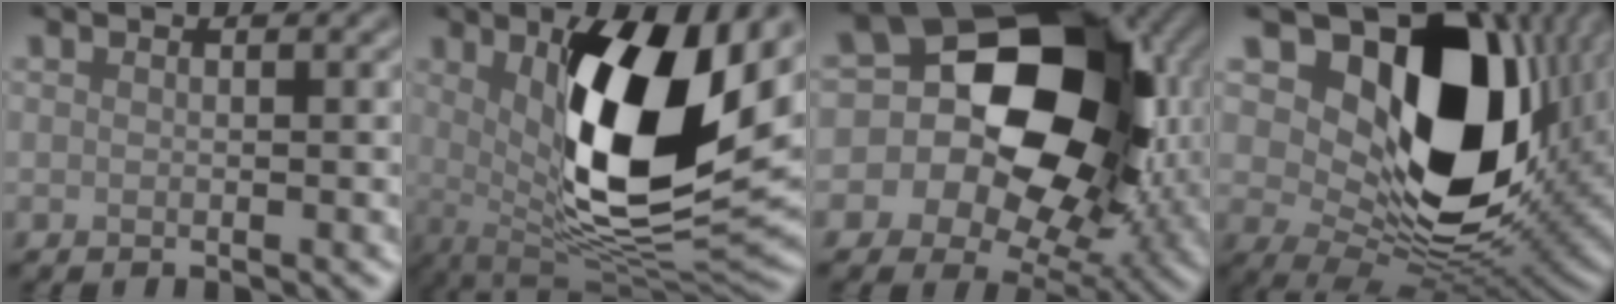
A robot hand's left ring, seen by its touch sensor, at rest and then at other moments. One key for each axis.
{"total": 12.6, "fx": 2.3, "fy": 4.9, "fz": 11.4, "tx": -0.196, "ty": -0.015, "tz": 0.049}
{"total": 18.2, "fx": 1.5, "fy": 13.4, "fz": 12.3, "tx": -0.171, "ty": 0.025, "tz": 0.016}
{"total": 16.5, "fx": 4.3, "fy": 10.5, "fz": 12.0, "tx": -0.184, "ty": -0.002, "tz": 0.084}